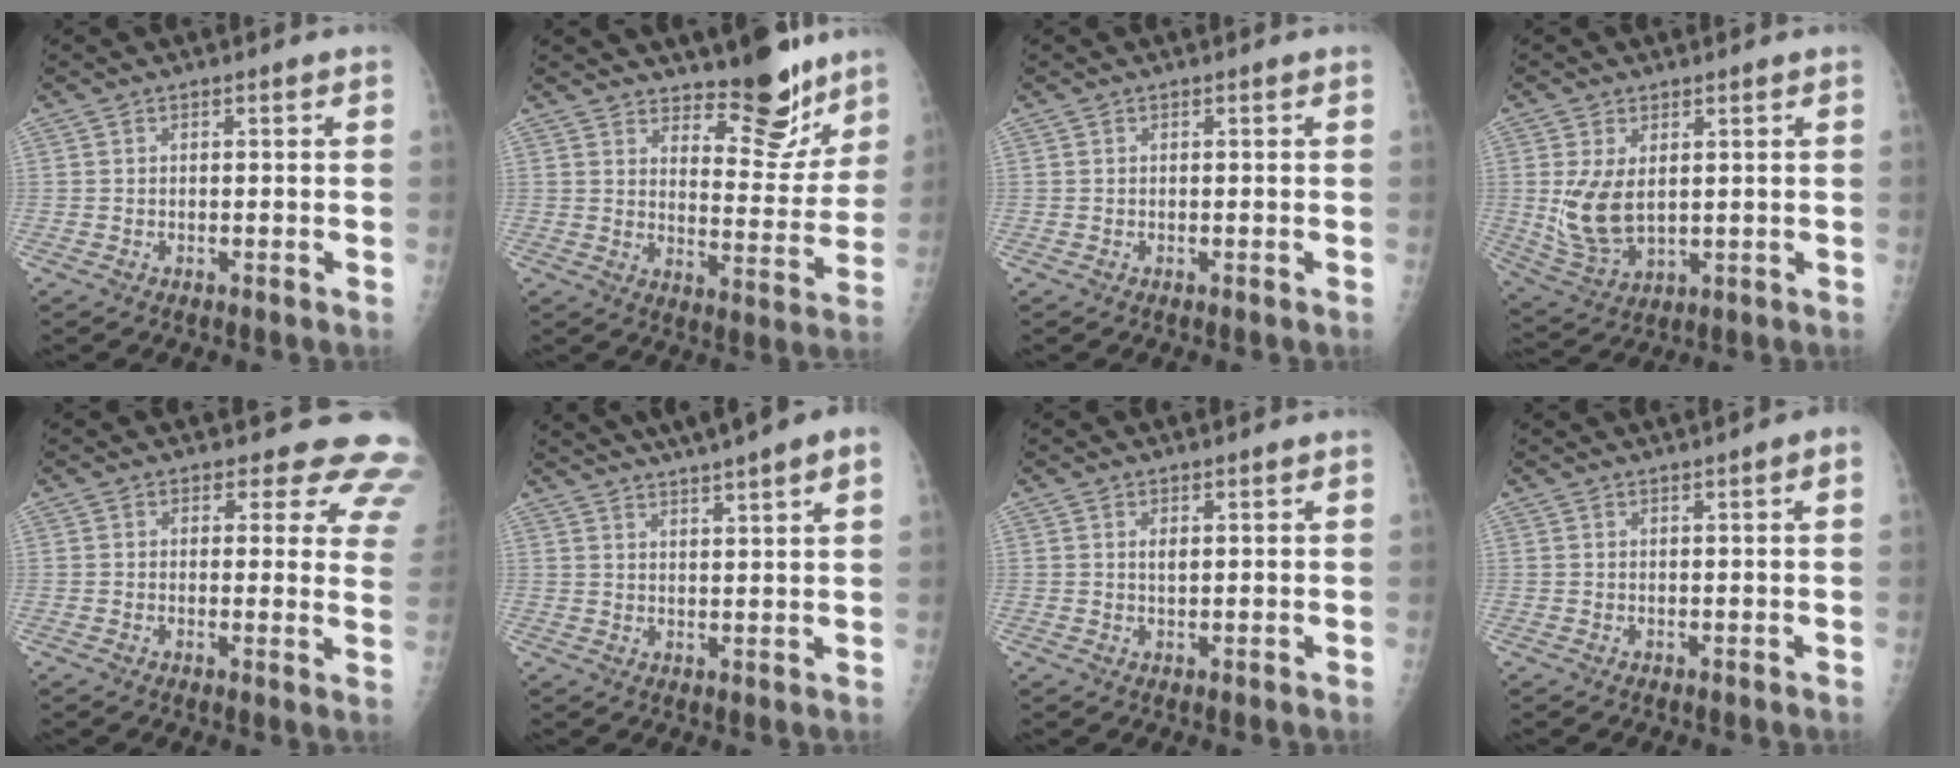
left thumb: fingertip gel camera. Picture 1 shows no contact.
{"total": 12.9, "force": [10.1, 4.8, 6.4], "torque": [-0.042, -0.083, 0.150]}
{"total": 0.0}
{"total": 9.1, "force": [1.4, 5.4, 7.1], "torque": [-0.137, -0.017, 0.045]}
{"total": 11.7, "force": [10.3, 4.8, 2.7], "torque": [0.030, -0.064, 0.080]}
{"total": 13.0, "force": [9.4, 1.5, 8.9], "torque": [-0.128, 0.007, 0.126]}
{"total": 1.4, "force": [0.7, 0.6, 1.0], "torque": [-0.016, -0.004, 0.013]}
{"total": 2.5, "force": [1.2, 0.2, 2.2], "torque": [-0.038, 0.008, 0.019]}